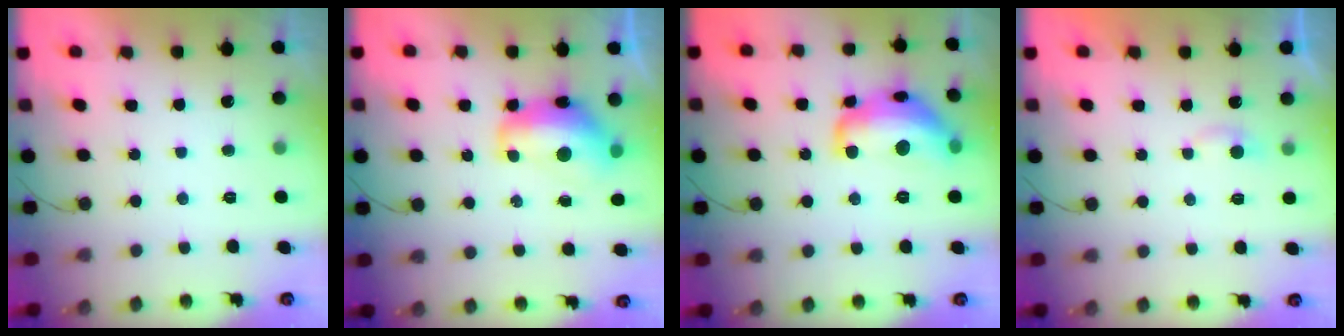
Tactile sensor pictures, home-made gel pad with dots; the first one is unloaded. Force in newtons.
{"total": 11.9, "press": 11.8, "slide": 1.4}
{"total": 16.7, "press": 16.7, "slide": 0.9}
{"total": 2.8, "press": 2.8, "slide": 0.2}